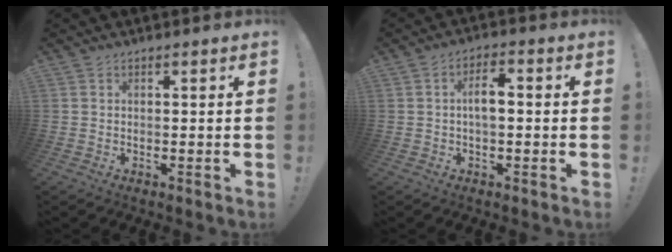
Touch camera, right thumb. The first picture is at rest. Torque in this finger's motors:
{"motor_torque": [-0.06, 0.01, 0.11, -0.04, 0.01]}